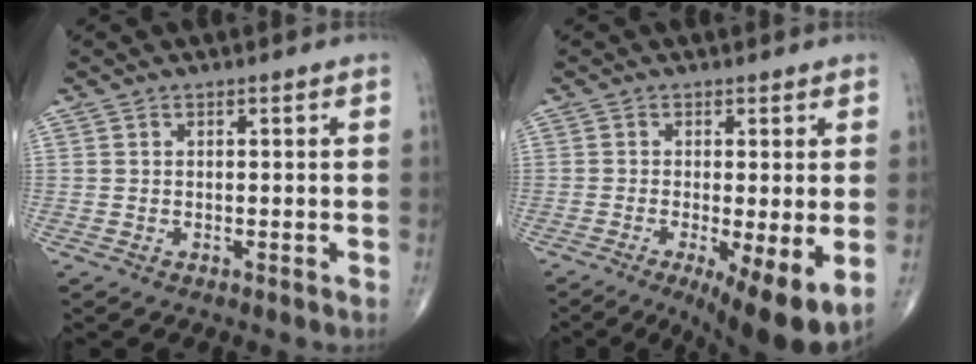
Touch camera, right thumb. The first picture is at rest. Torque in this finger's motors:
{"motor_torque": [-0.11, 0.44, 0.20, -0.20, 0.09]}